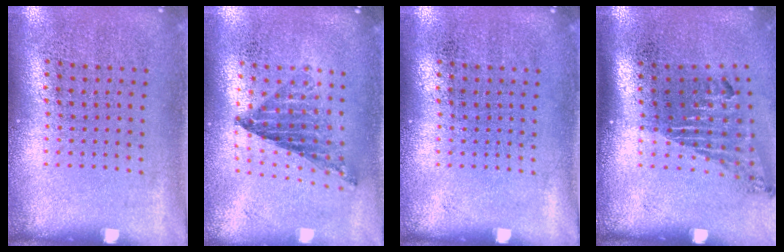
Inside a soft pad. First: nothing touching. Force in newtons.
{"total": 0.9, "press": 0.9, "slide": 0.1}
{"total": 0.0}
{"total": 1.7, "press": 1.1, "slide": 1.3}